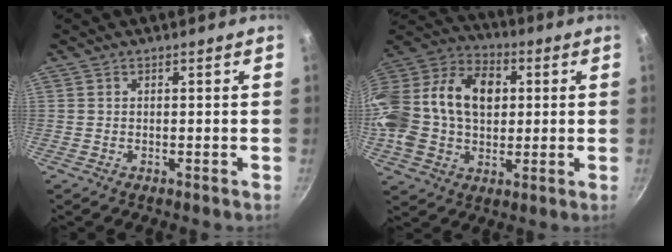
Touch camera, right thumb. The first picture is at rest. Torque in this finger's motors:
{"motor_torque": [2.53, 2.48, 1.74, -1.02, 0.26]}